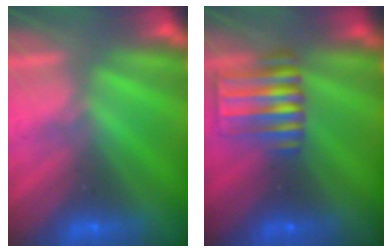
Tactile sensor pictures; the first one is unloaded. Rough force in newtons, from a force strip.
{"total": 7.1}